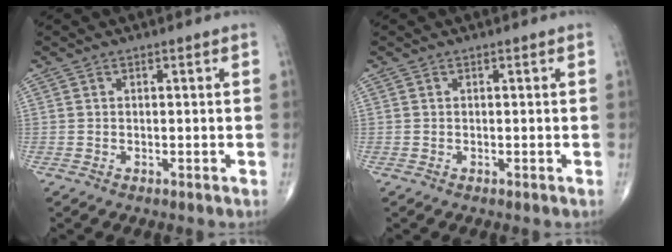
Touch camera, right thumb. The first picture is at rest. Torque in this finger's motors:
{"motor_torque": [0.00, 0.00, -0.04, -0.04, 0.00]}